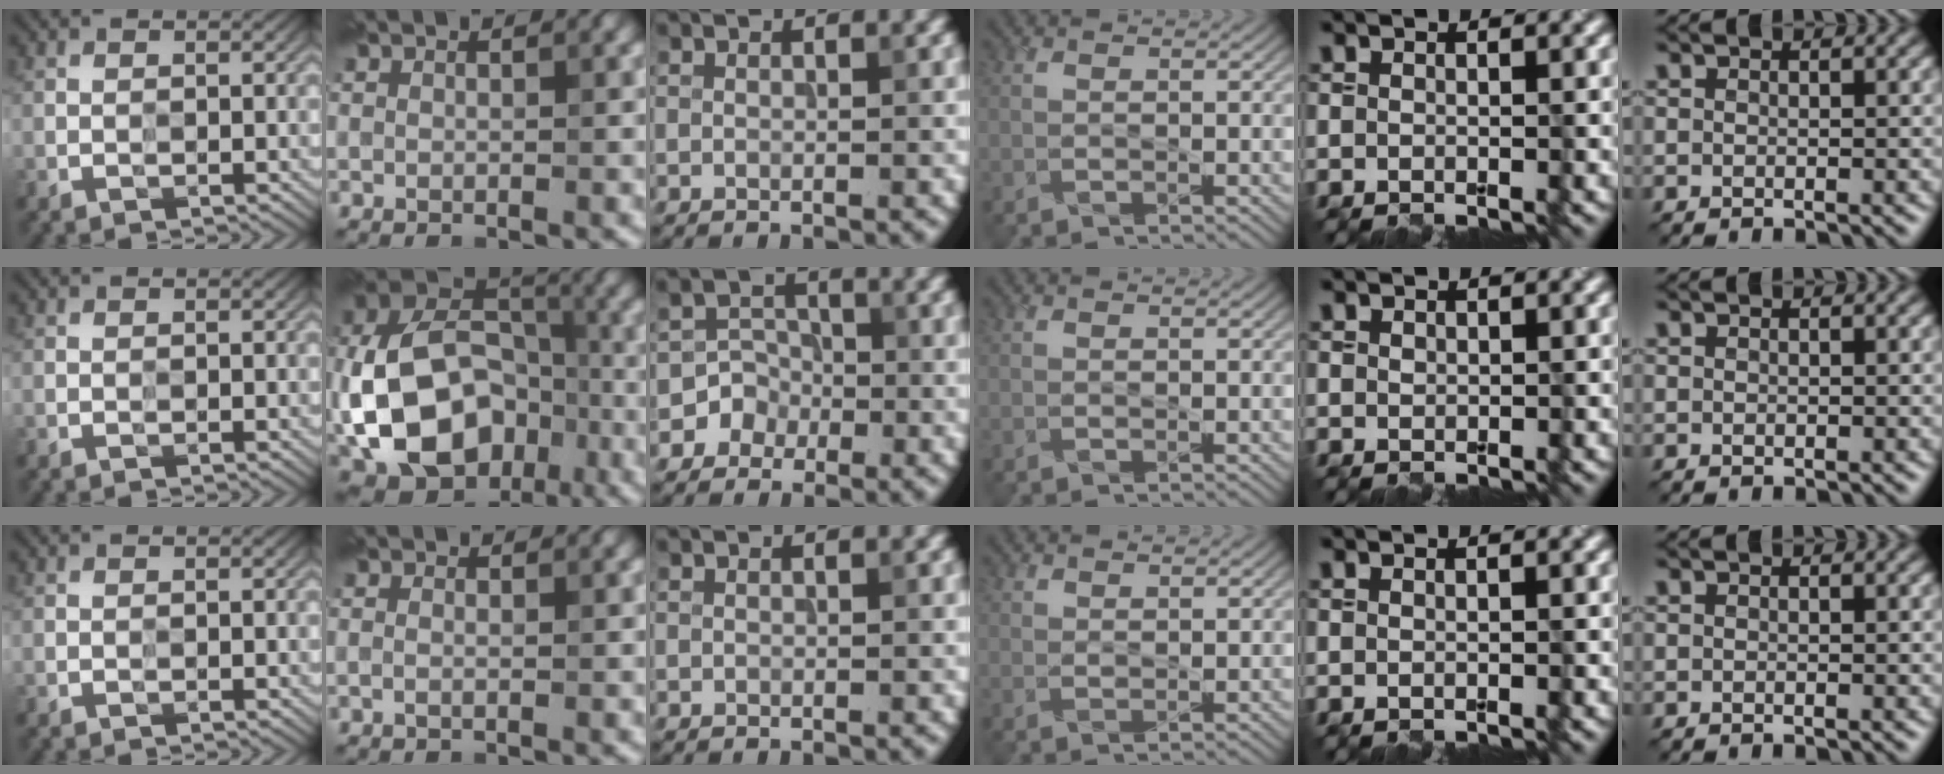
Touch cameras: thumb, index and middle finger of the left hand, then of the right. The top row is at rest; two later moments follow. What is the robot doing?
{"motion": "wipe", "object": "paper plate"}